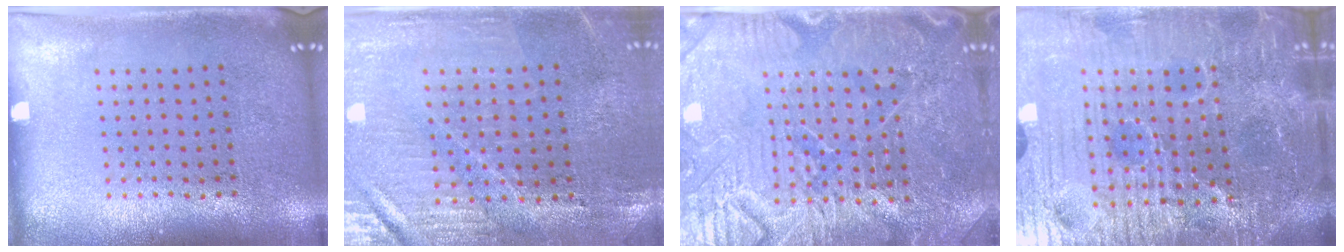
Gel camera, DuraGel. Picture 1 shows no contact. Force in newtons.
{"total": 1.3, "press": 1.3, "slide": 0.2}
{"total": 4.9, "press": 4.7, "slide": 1.4}
{"total": 7.0, "press": 6.3, "slide": 3.1}